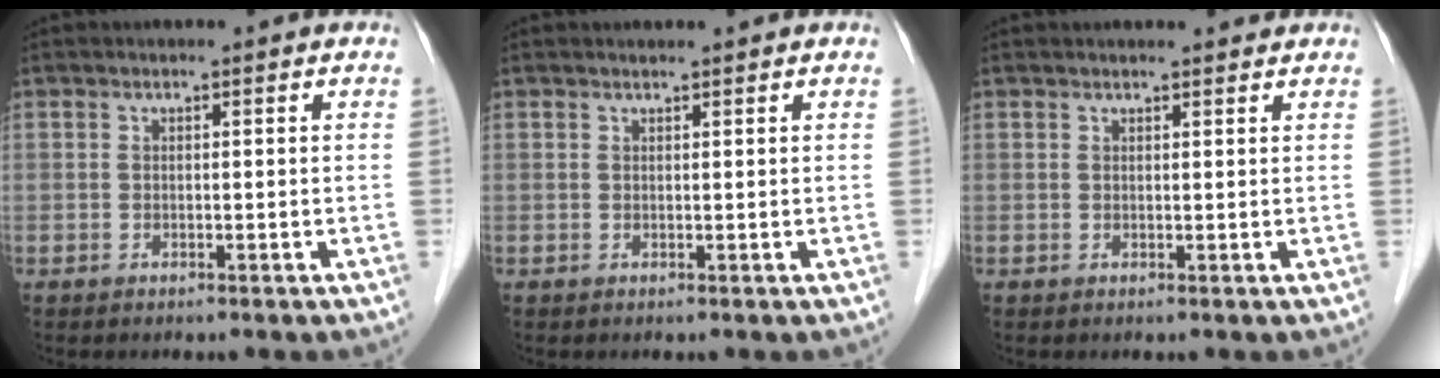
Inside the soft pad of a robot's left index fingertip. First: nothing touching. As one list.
[{"total": 0.9, "force": [0.8, 0.0, 0.3], "torque": [-0.009, 0.006, 0.016]}, {"total": 3.1, "force": [2.9, 0.5, 0.8], "torque": [-0.012, 0.011, 0.034]}]